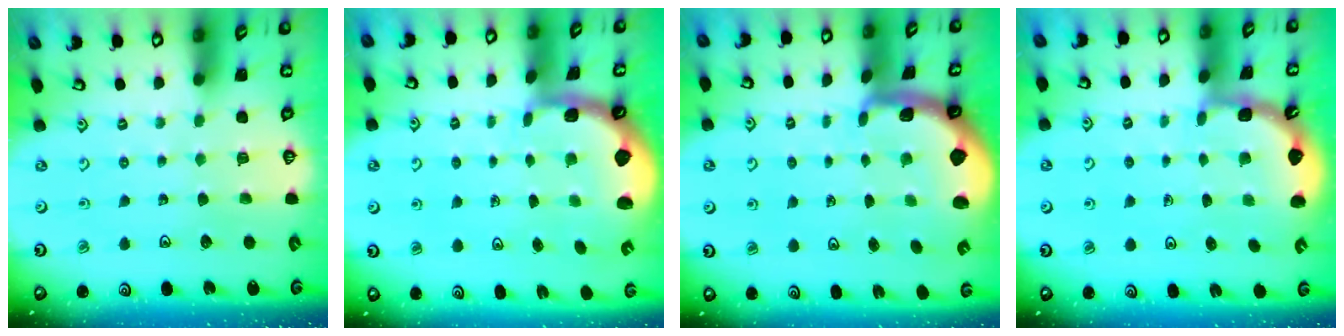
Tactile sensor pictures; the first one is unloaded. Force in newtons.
{"total": 2.3, "press": 1.3, "slide": 1.8}
{"total": 1.9, "press": 1.9, "slide": 0.4}
{"total": 2.1, "press": 2.1, "slide": 0.2}